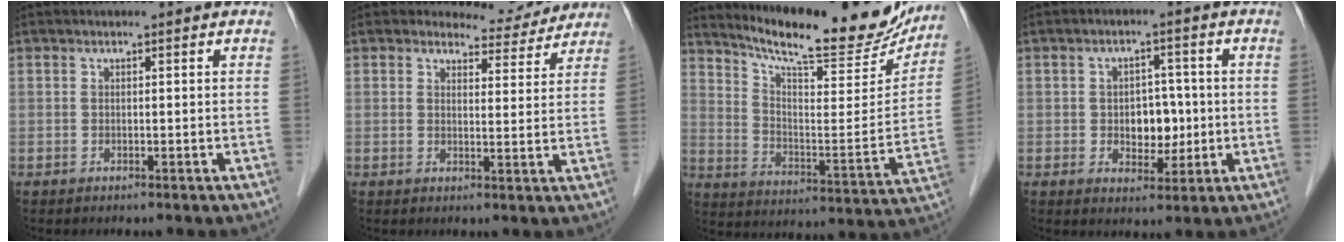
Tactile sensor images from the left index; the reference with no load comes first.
{"total": 5.7, "force": [5.4, 2.0, -0.3], "torque": [0.007, -0.007, 0.058]}
{"total": 20.4, "force": [18.6, 2.8, 7.8], "torque": [-0.126, -0.046, 0.262]}
{"total": 5.3, "force": [-0.4, 3.7, 3.8], "torque": [-0.055, 0.011, 0.001]}